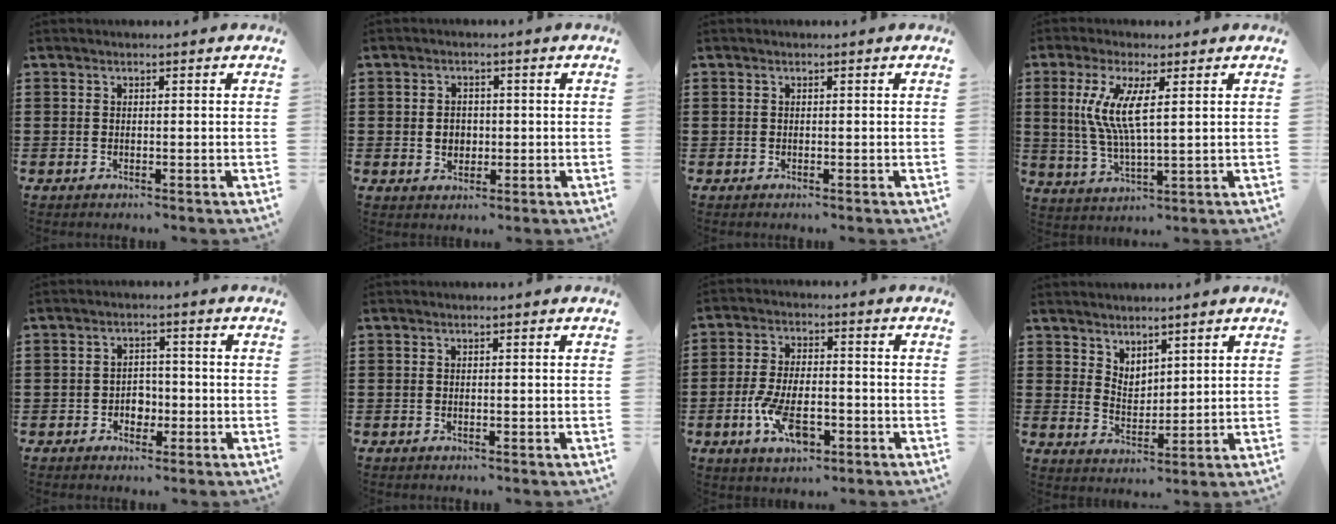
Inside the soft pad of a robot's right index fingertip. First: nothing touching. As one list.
[{"total": 2.8, "force": [-0.1, 2.3, 1.6], "torque": [-0.027, 0.003, -0.007]}, {"total": 0.0}, {"total": 7.9, "force": [1.9, 1.9, 7.5], "torque": [-0.170, -0.007, 0.025]}, {"total": 2.9, "force": [-1.1, 2.4, 1.3], "torque": [-0.031, 0.005, -0.024]}, {"total": 0.0}, {"total": 7.8, "force": [-3.0, 3.7, 6.1], "torque": [-0.133, 0.000, -0.057]}, {"total": 3.4, "force": [3.2, 1.2, -0.2], "torque": [-0.007, -0.007, 0.062]}]